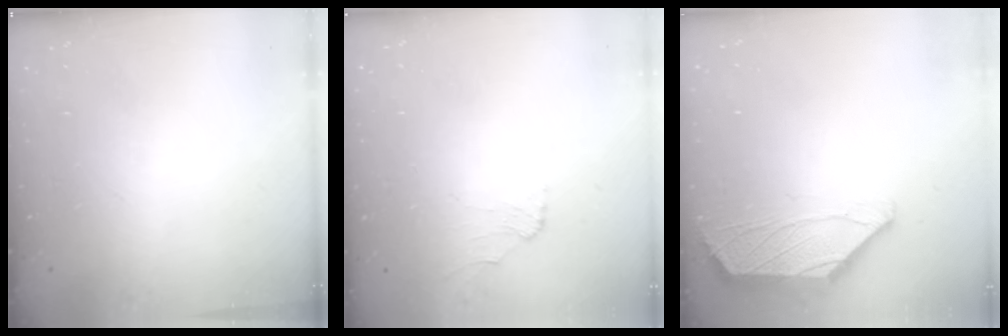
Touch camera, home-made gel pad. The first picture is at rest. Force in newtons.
{"total": 0.6, "press": 0.4, "slide": 0.4}
{"total": 1.7, "press": 1.5, "slide": 0.7}